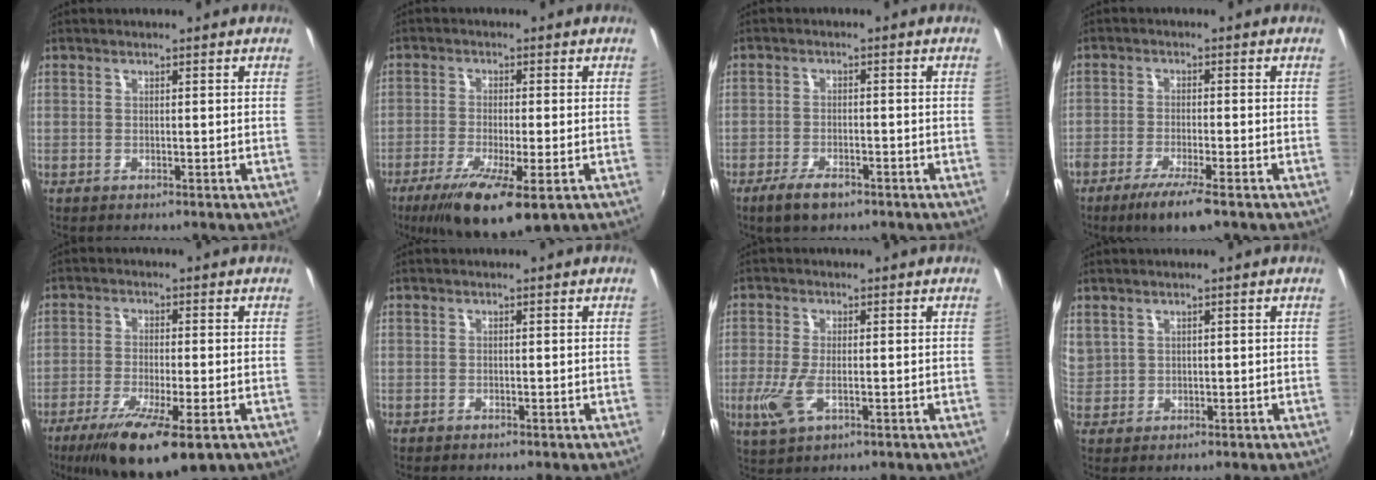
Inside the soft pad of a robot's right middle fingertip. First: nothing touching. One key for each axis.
{"total": 12.2, "fx": -6.5, "fy": 2.6, "fz": 10.0, "tx": -0.199, "ty": -0.042, "tz": -0.106}
{"total": 5.2, "fx": -3.6, "fy": 2.0, "fz": 3.1, "tx": -0.082, "ty": -0.011, "tz": -0.064}
{"total": 7.0, "fx": -4.9, "fy": 0.8, "fz": 5.0, "tx": -0.113, "ty": -0.019, "tz": -0.086}
{"total": 13.3, "fx": -7.5, "fy": 2.9, "fz": 10.6, "tx": -0.206, "ty": -0.045, "tz": -0.123}
{"total": 0.0}
{"total": 6.2, "fx": -1.5, "fy": 2.5, "fz": 5.4, "tx": -0.123, "ty": -0.014, "tz": -0.028}
{"total": 4.9, "fx": 2.4, "fy": 4.0, "fz": 1.3, "tx": -0.025, "ty": 0.012, "tz": 0.058}